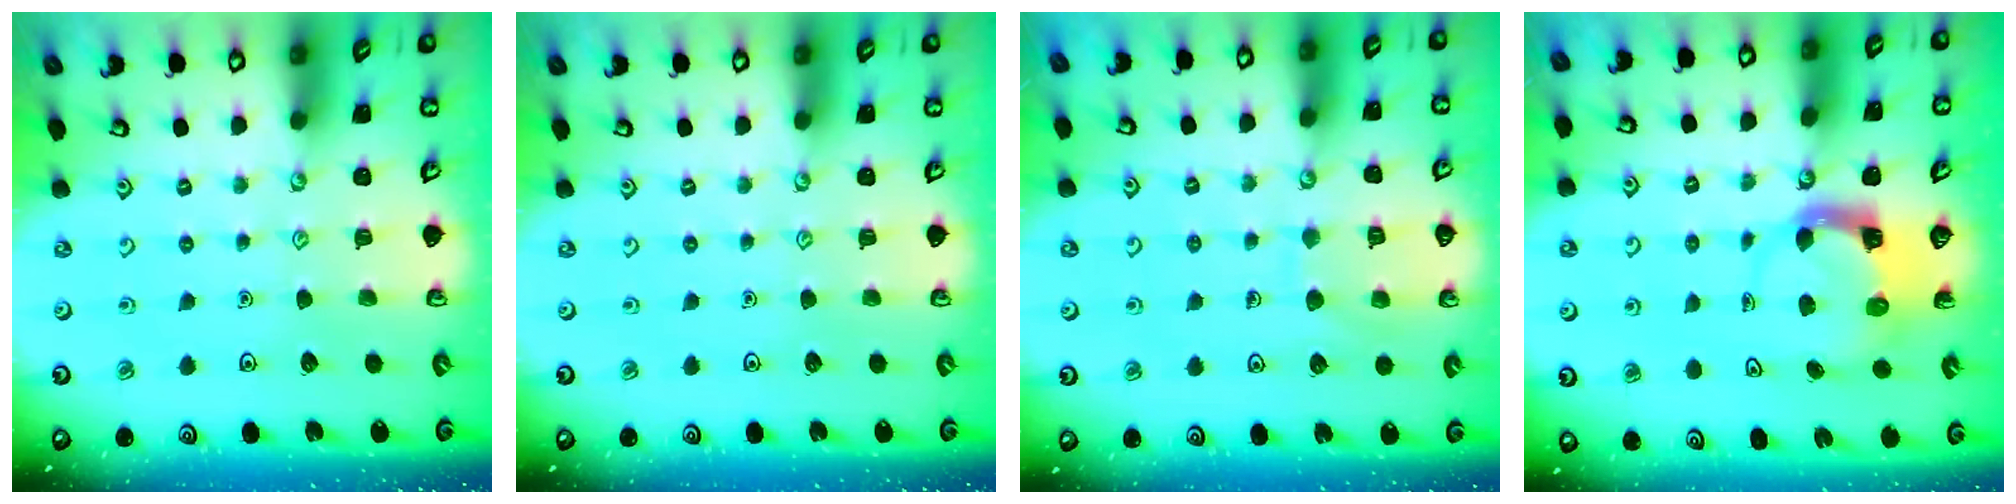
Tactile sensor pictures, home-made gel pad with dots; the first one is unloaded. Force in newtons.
{"total": 0.0}
{"total": 7.5, "press": 7.5, "slide": 0.7}
{"total": 3.7, "press": 3.6, "slide": 0.5}